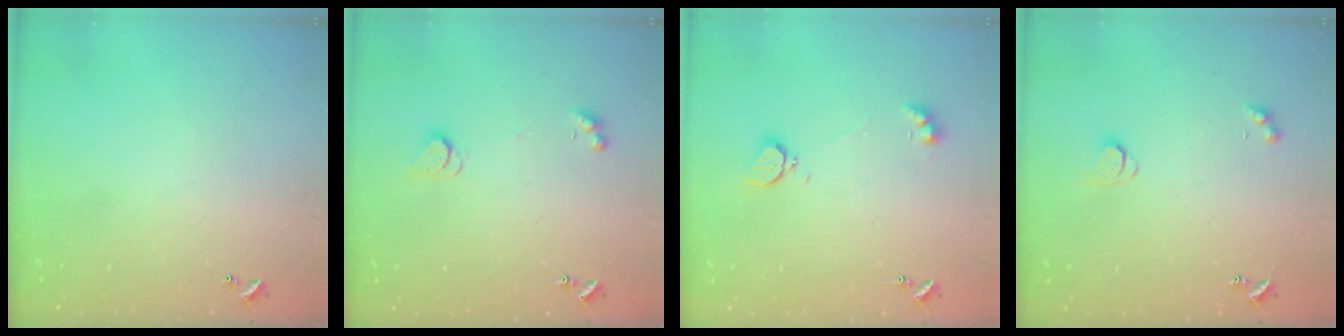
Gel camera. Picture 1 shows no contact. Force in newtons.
{"total": 2.1, "press": 2.1, "slide": 0.4}
{"total": 2.3, "press": 2.3, "slide": 0.5}
{"total": 1.7, "press": 1.7, "slide": 0.3}